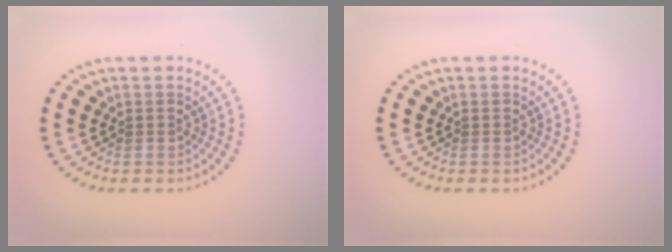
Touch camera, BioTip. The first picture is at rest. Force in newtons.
{"total": 0.0}